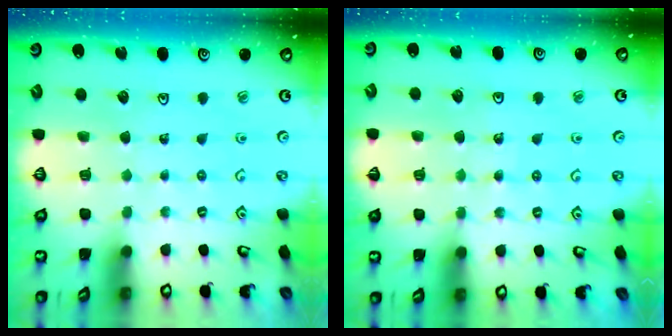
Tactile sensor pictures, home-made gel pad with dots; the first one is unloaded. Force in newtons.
{"total": 5.2, "press": 5.1, "slide": 1.0}